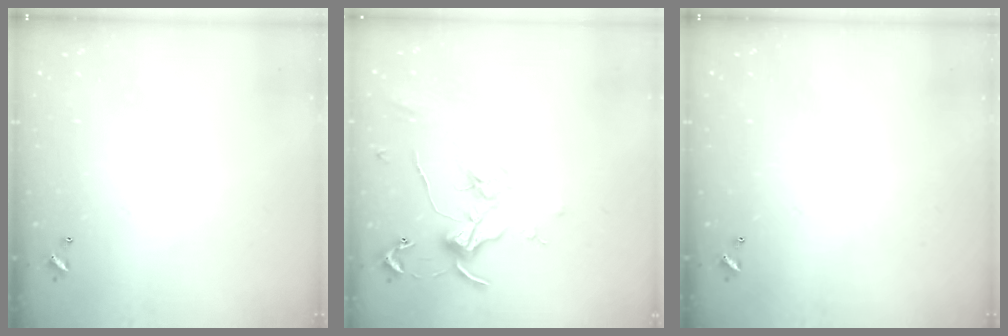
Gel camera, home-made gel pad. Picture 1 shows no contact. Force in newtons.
{"total": 0.7, "press": 0.3, "slide": 0.7}
{"total": 0.0}